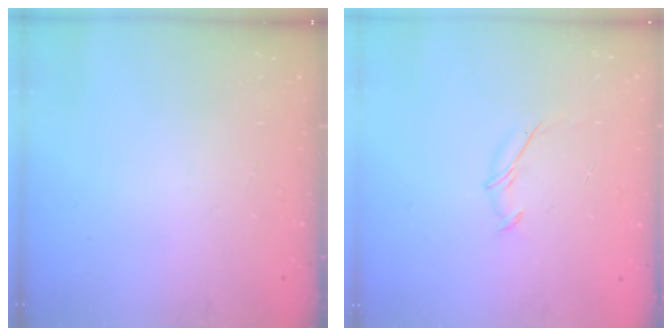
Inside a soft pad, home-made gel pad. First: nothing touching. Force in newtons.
{"total": 5.4, "press": 5.4, "slide": 1.0}